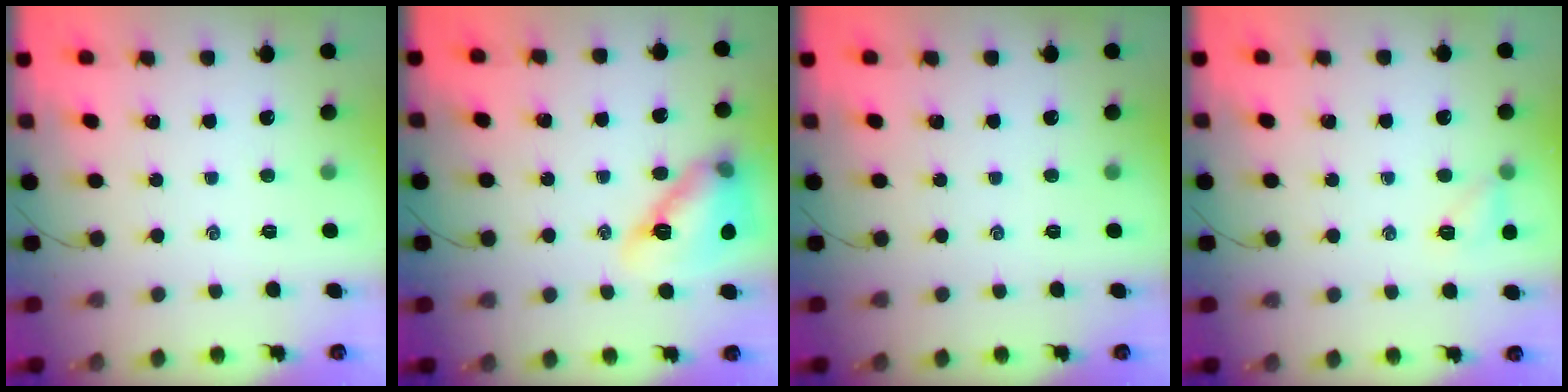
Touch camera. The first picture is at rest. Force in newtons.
{"total": 14.4, "press": 13.8, "slide": 4.1}
{"total": 0.0}
{"total": 5.4, "press": 5.1, "slide": 1.6}